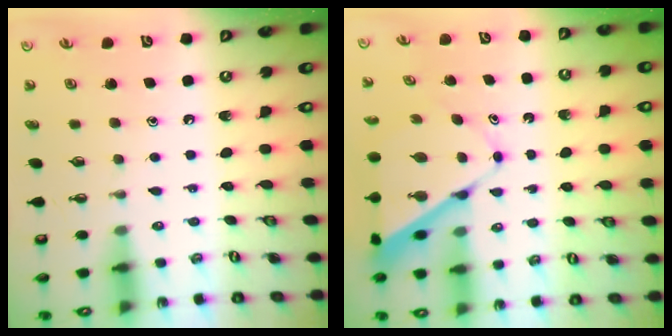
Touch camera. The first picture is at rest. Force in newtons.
{"total": 8.5, "press": 8.5, "slide": 0.6}